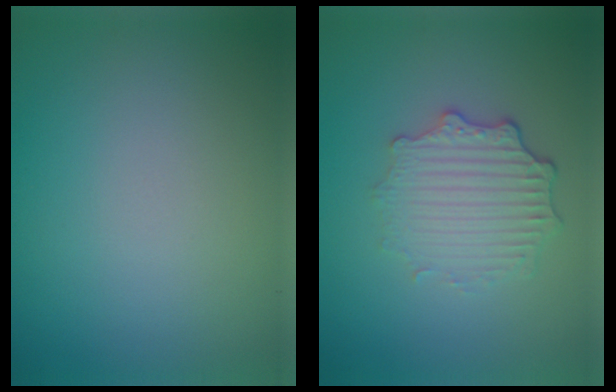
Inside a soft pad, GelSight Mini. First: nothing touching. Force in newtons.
{"total": 3.7, "press": 2.9, "slide": 2.3}